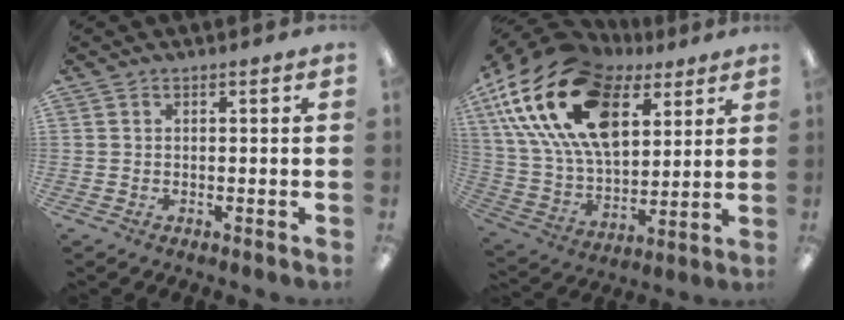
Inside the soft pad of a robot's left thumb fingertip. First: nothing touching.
{"total": 25.1, "force": [11.9, 14.5, 16.7], "torque": [-0.341, -0.046, 0.211]}